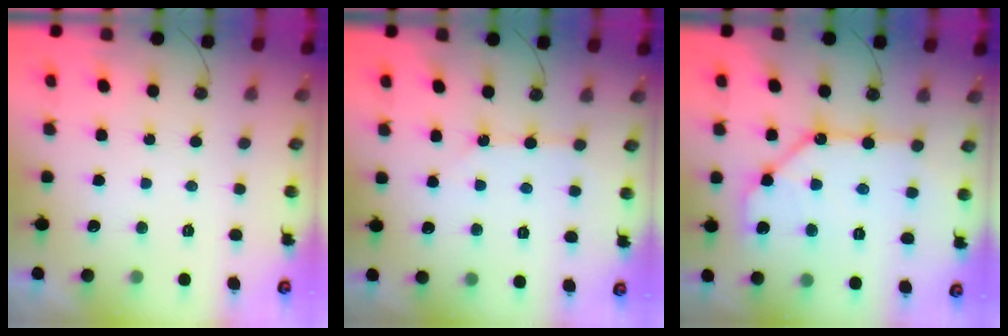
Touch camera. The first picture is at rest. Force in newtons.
{"total": 2.4, "press": 2.4, "slide": 0.2}
{"total": 14.0, "press": 13.9, "slide": 1.0}